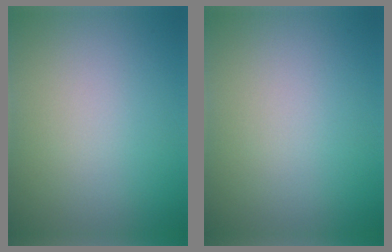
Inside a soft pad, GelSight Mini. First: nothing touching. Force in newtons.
{"total": 0.0}